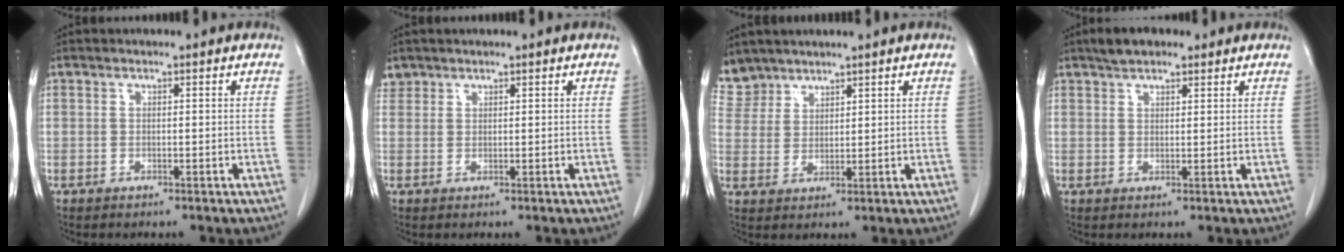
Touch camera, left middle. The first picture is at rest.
{"total": 1.6, "force": [1.3, 0.9, -0.2], "torque": [0.010, 0.009, 0.022]}
{"total": 5.5, "force": [4.9, 2.6, -0.4], "torque": [0.010, 0.004, 0.105]}
{"total": 4.3, "force": [3.2, 1.8, 2.3], "torque": [-0.048, 0.017, 0.055]}